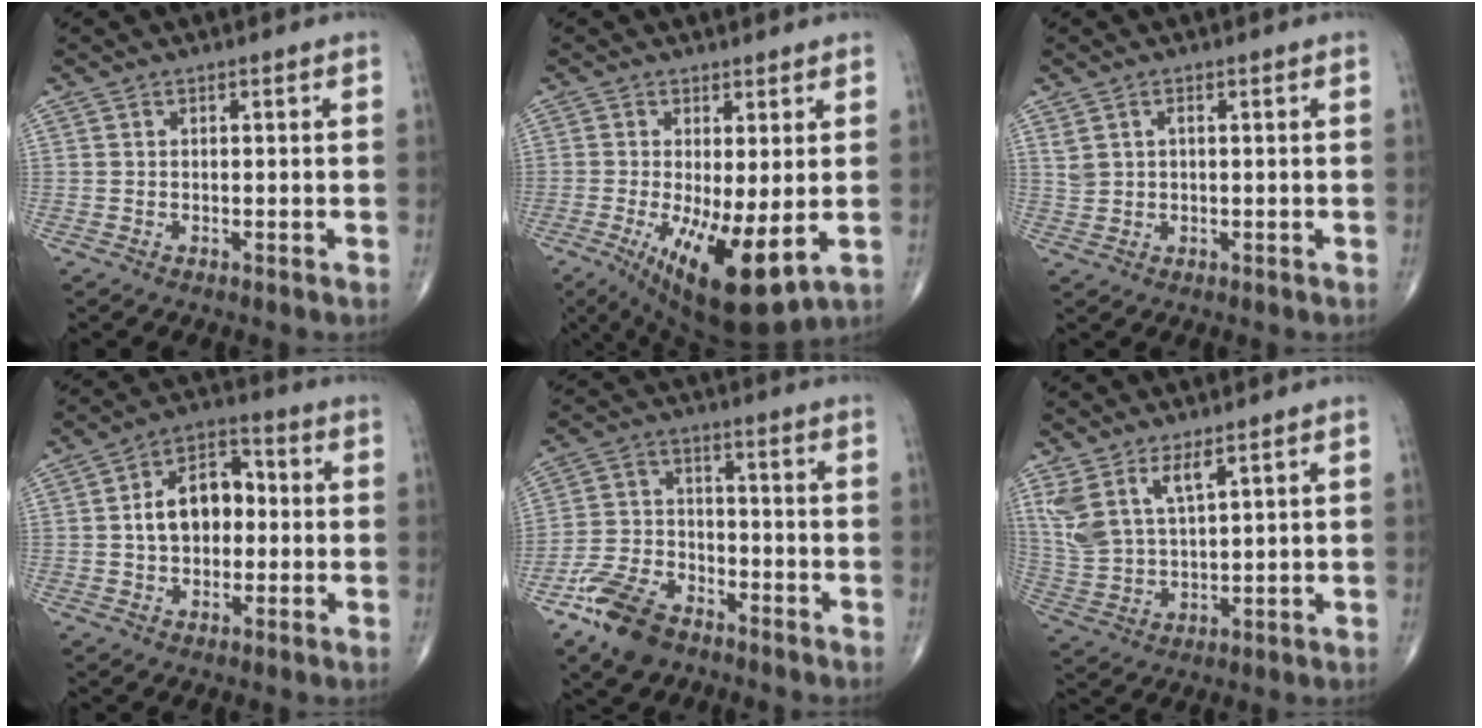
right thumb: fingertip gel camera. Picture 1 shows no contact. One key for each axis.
{"total": 12.6, "fx": -2.6, "fy": 3.9, "fz": 11.6, "tx": -0.198, "ty": -0.027, "tz": -0.027}
{"total": 2.6, "fx": 0.8, "fy": 1.7, "fz": 1.8, "tx": -0.041, "ty": 0.002, "tz": 0.021}
{"total": 10.7, "fx": 0.1, "fy": 7.2, "fz": 7.9, "tx": -0.106, "ty": 0.030, "tz": -0.007}
{"total": 11.7, "fx": -7.7, "fy": 6.5, "fz": 6.0, "tx": -0.106, "ty": 0.036, "tz": -0.148}
{"total": 8.6, "fx": 5.0, "fy": 3.1, "fz": 6.2, "tx": -0.135, "ty": -0.022, "tz": 0.112}